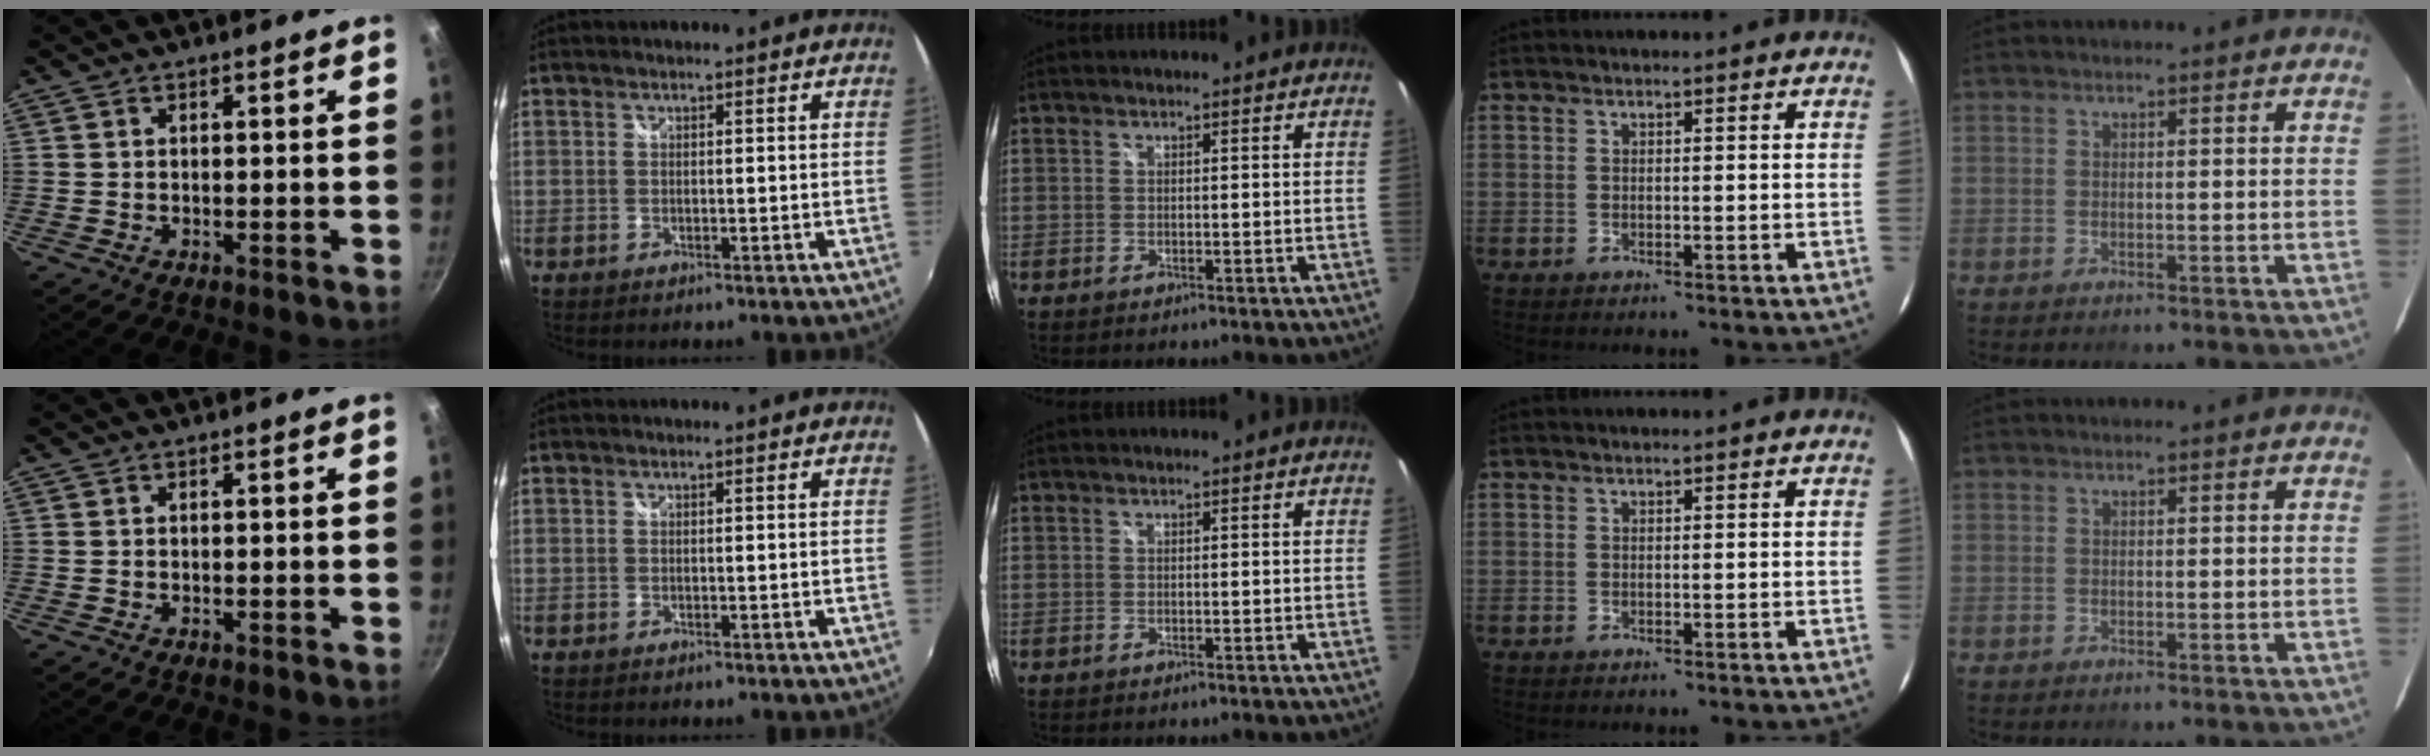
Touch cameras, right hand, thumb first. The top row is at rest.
{}